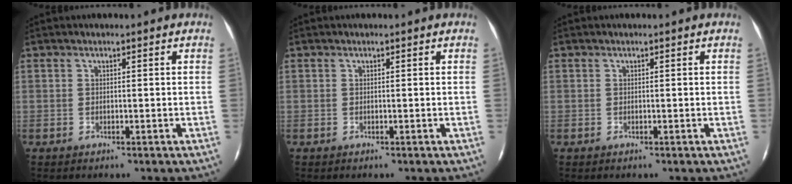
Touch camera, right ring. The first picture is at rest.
{"total": 0.0}
{"total": 0.0}